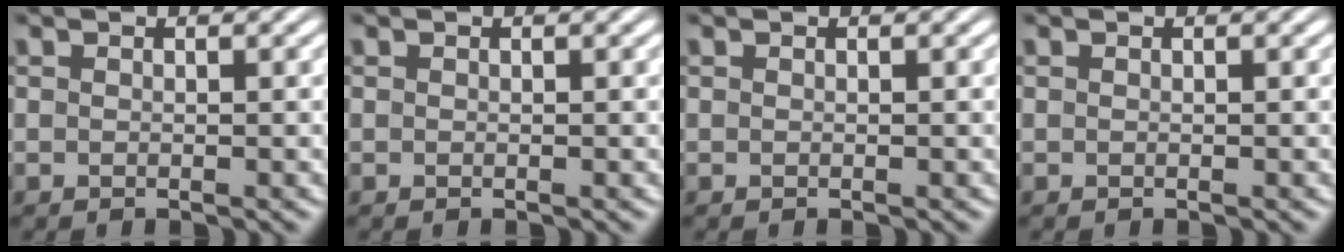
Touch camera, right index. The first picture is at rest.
{"total": 0.0}
{"total": 0.0}
{"total": 0.0}